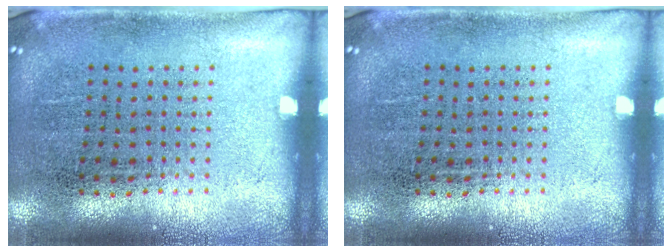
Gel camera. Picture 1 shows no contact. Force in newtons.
{"total": 0.0}